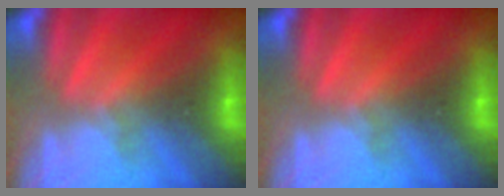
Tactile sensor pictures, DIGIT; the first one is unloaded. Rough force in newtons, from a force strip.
{"total": 0.0}